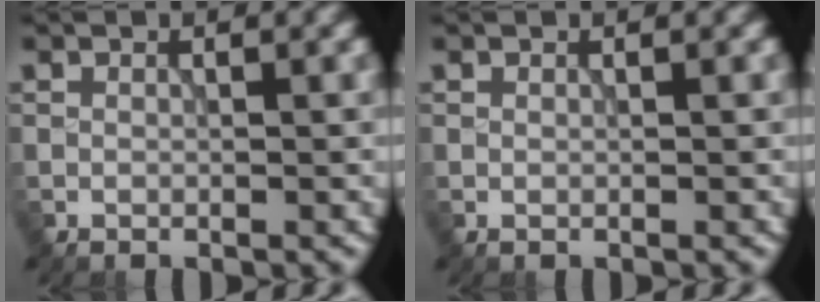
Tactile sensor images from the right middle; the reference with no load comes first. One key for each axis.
{"total": 0.0}